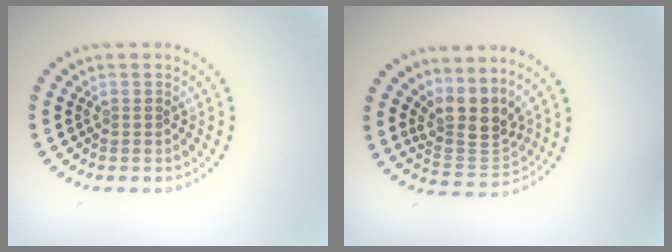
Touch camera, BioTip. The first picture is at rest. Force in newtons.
{"total": 3.8, "press": 2.9, "slide": 2.6}